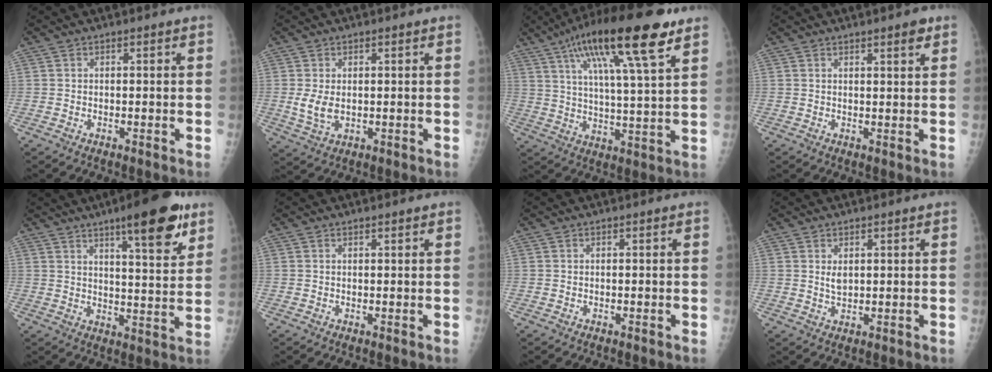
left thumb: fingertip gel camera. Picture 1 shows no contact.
{"total": 4.5, "force": [0.2, 2.8, 3.5], "torque": [-0.069, -0.012, 0.011]}
{"total": 21.1, "force": [11.5, 4.1, 17.2], "torque": [-0.282, -0.015, 0.190]}
{"total": 2.6, "force": [1.7, 0.5, 1.8], "torque": [-0.021, -0.010, 0.022]}
{"total": 14.2, "force": [8.6, 3.2, 10.9], "torque": [-0.130, -0.043, 0.120]}
{"total": 0.7, "force": [0.6, 0.1, 0.4], "torque": [-0.005, -0.003, 0.010]}
{"total": 0.0}
{"total": 2.2, "force": [0.9, 1.2, 1.6], "torque": [-0.024, -0.009, 0.020]}